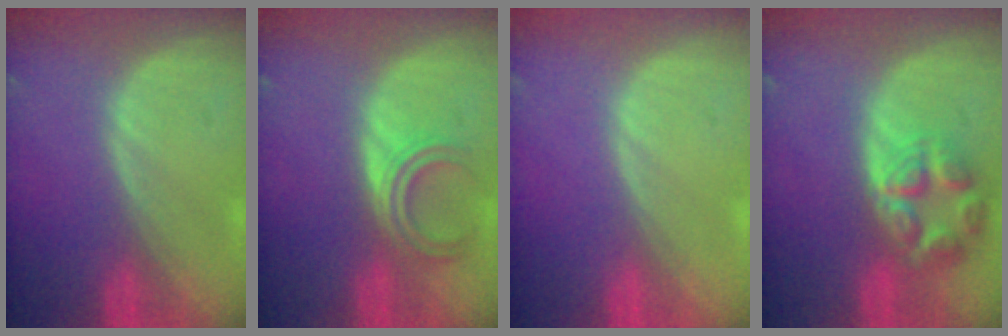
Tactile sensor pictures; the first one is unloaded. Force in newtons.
{"total": 4.4, "press": 4.1, "slide": 1.6}
{"total": 0.0}
{"total": 7.6, "press": 6.7, "slide": 3.6}